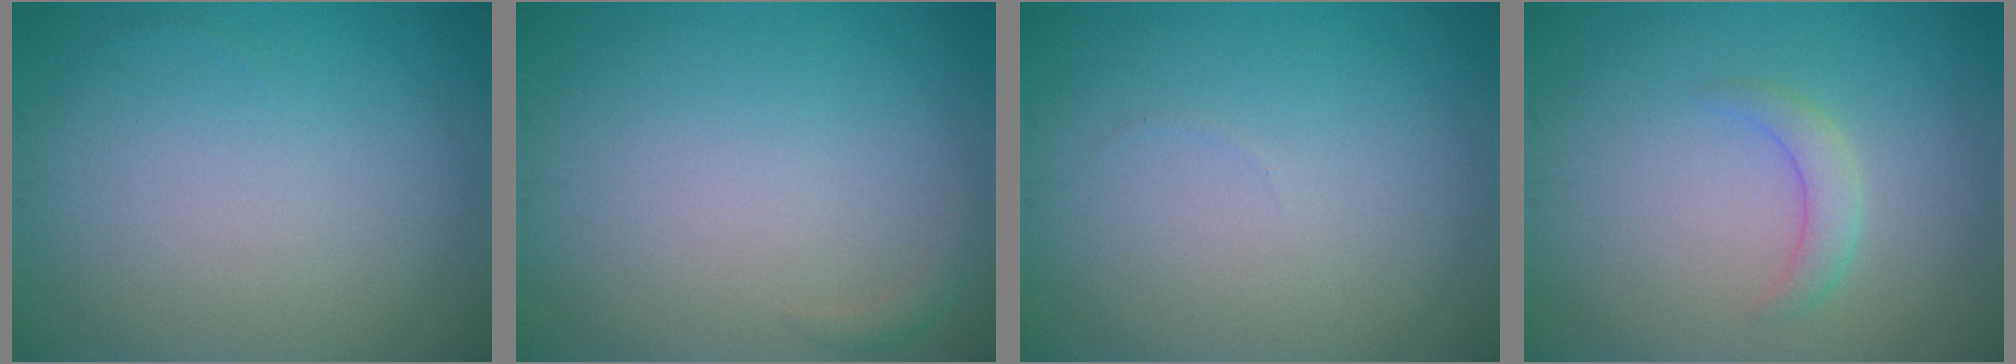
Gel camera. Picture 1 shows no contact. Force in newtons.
{"total": 0.9, "press": 0.9, "slide": 0.1}
{"total": 0.0}
{"total": 1.9, "press": 1.9, "slide": 0.1}